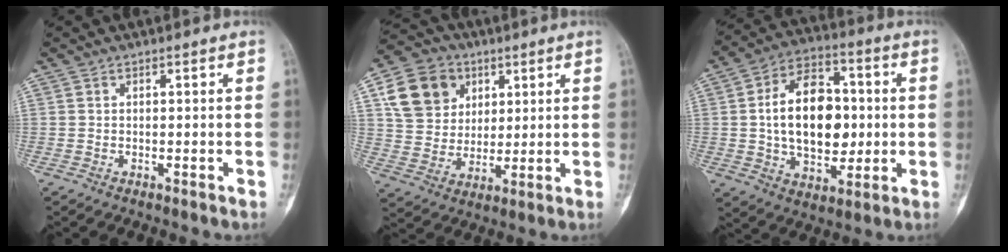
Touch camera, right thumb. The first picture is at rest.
{"total": 13.5, "force": [5.1, 11.2, 5.5], "torque": [-0.074, -0.003, 0.094]}
{"total": 18.5, "force": [0.6, 11.9, 14.1], "torque": [-0.198, 0.017, 0.012]}